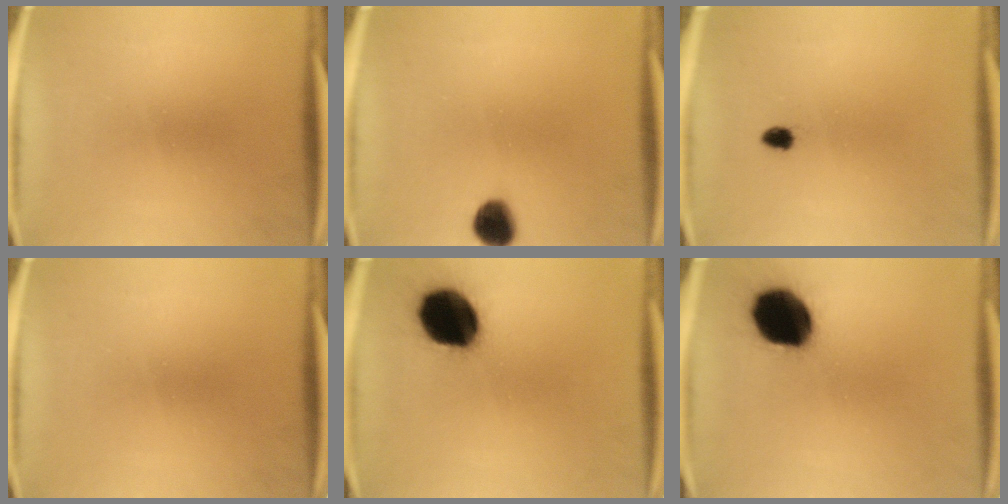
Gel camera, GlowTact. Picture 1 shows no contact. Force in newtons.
{"total": 6.1}
{"total": 1.4}
{"total": 0.0}
{"total": 18.2}
{"total": 17.9}